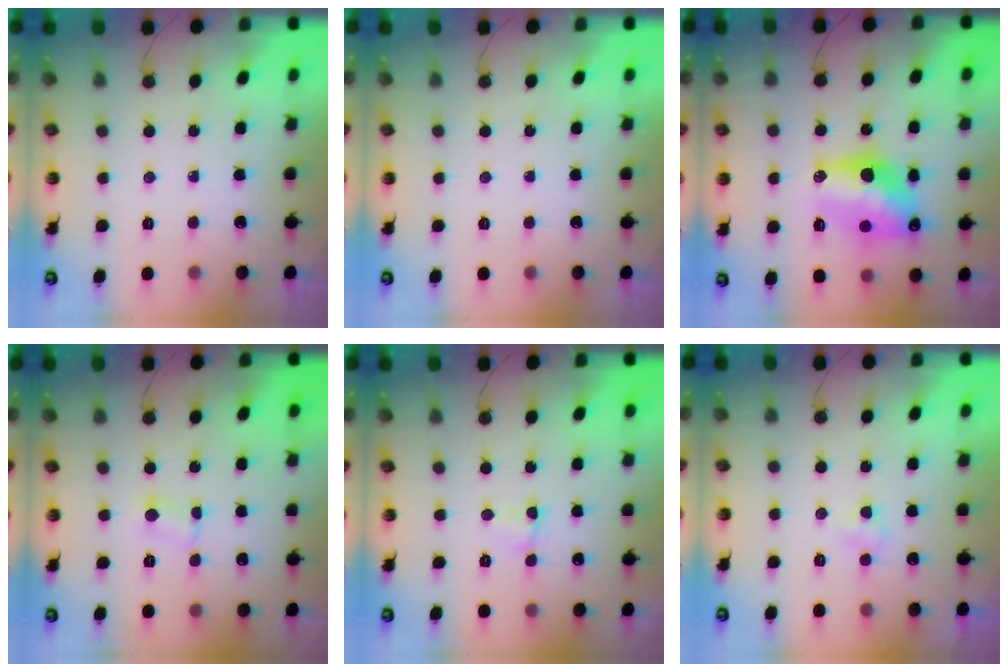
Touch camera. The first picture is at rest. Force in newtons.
{"total": 0.0}
{"total": 13.9, "press": 13.8, "slide": 1.3}
{"total": 2.5, "press": 2.4, "slide": 0.8}
{"total": 2.2, "press": 2.2, "slide": 0.5}
{"total": 2.9, "press": 2.9, "slide": 0.3}